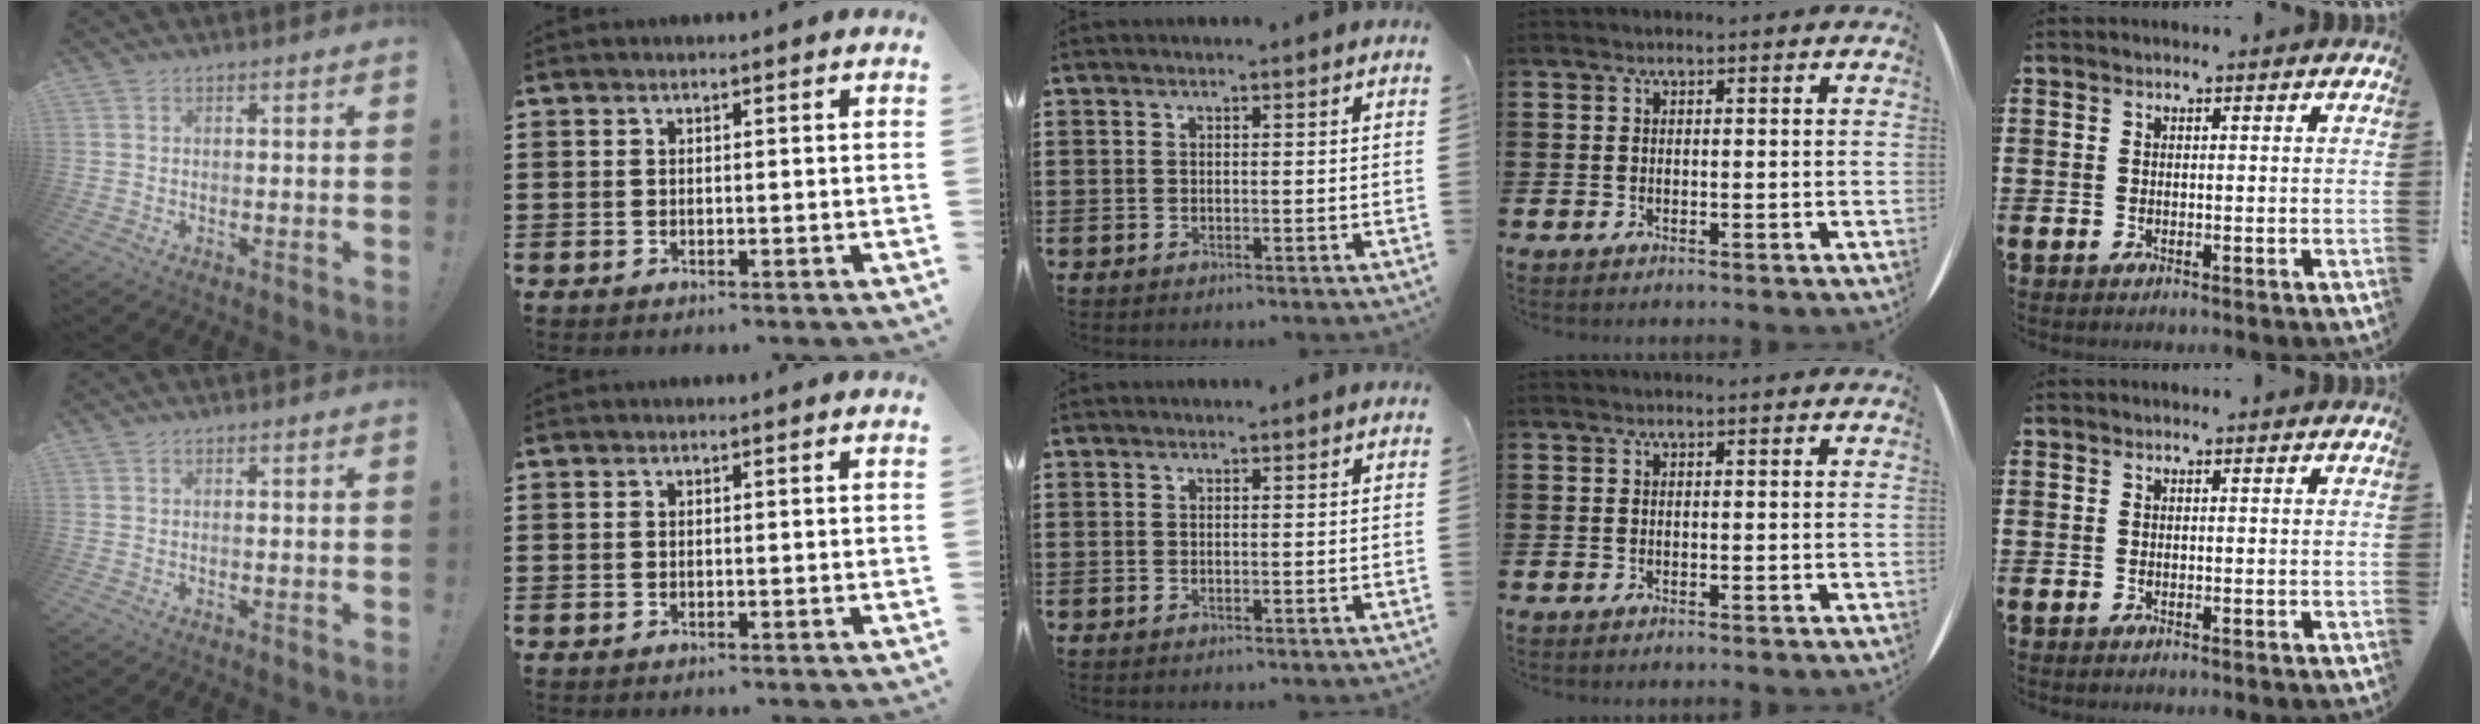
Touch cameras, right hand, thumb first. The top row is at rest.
{}